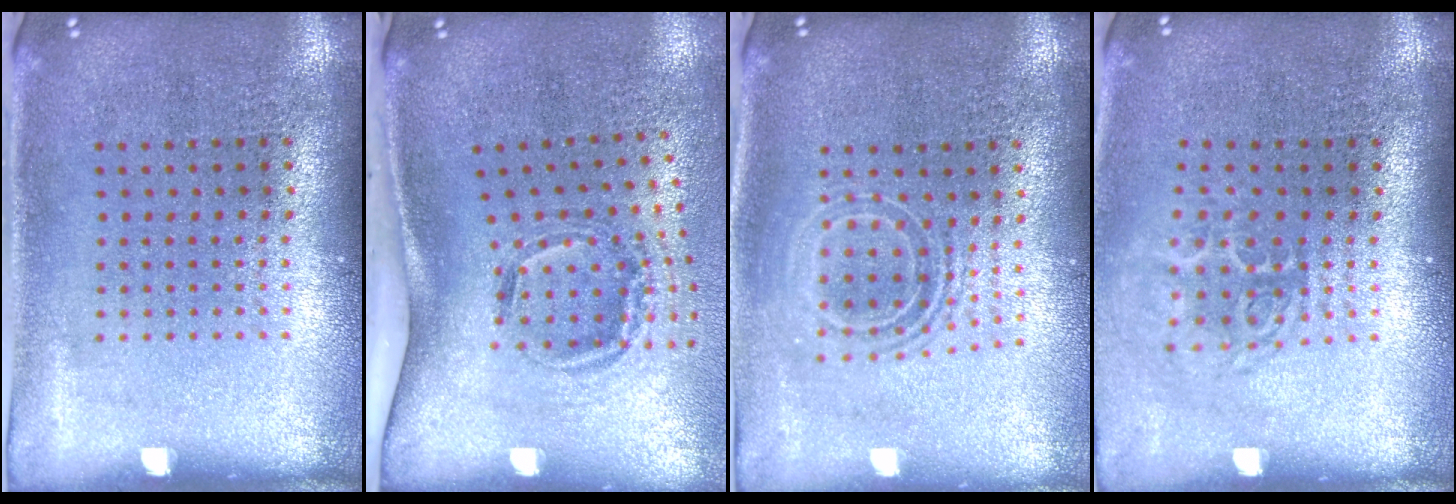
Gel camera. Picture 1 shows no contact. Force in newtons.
{"total": 2.0, "press": 1.2, "slide": 1.6}
{"total": 1.7, "press": 1.3, "slide": 1.1}
{"total": 1.7, "press": 1.2, "slide": 1.2}